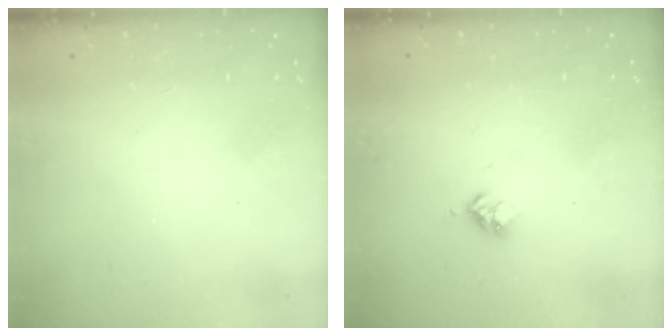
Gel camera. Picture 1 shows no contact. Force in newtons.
{"total": 3.0, "press": 2.9, "slide": 0.4}